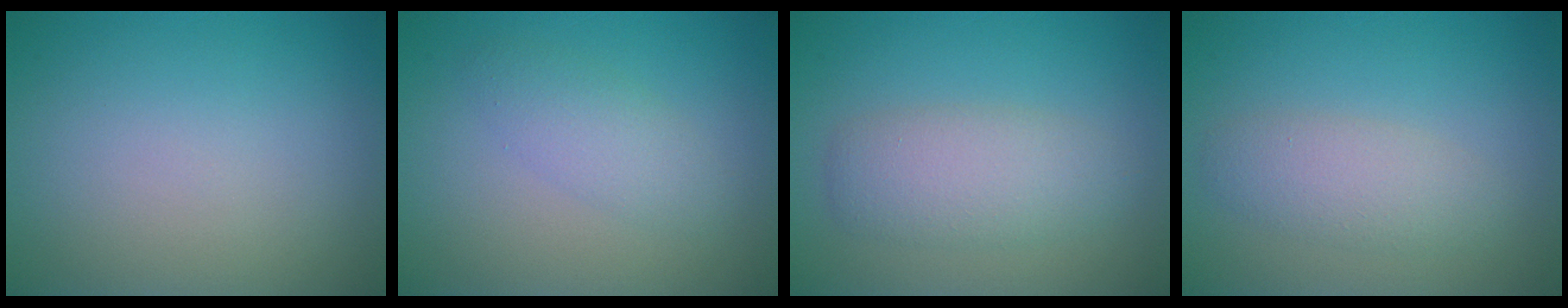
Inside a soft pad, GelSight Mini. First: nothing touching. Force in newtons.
{"total": 2.3, "press": 2.3, "slide": 0.2}
{"total": 3.8, "press": 3.8, "slide": 0.1}
{"total": 2.8, "press": 2.8, "slide": 0.1}